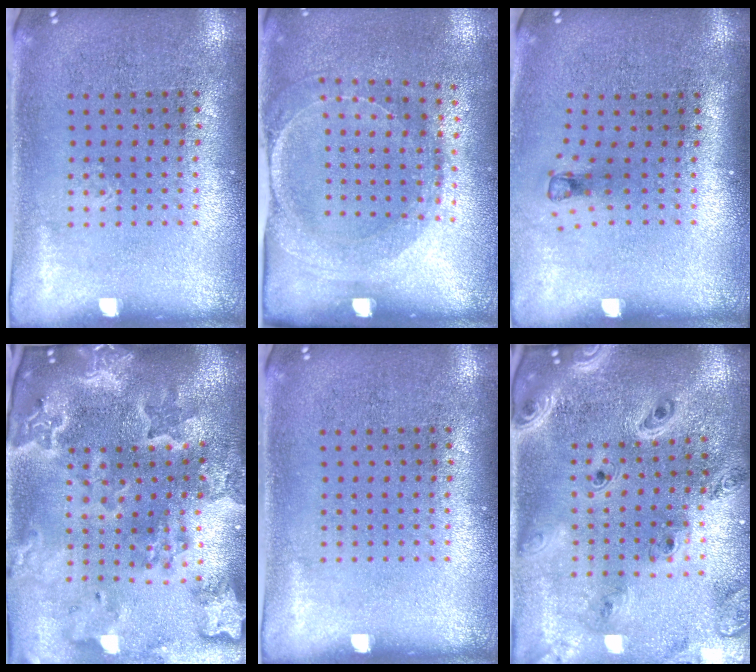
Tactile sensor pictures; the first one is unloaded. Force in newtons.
{"total": 1.6, "press": 1.5, "slide": 0.6}
{"total": 0.8, "press": 0.4, "slide": 0.7}
{"total": 4.7, "press": 3.7, "slide": 2.8}
{"total": 0.0}
{"total": 2.5, "press": 2.2, "slide": 1.1}